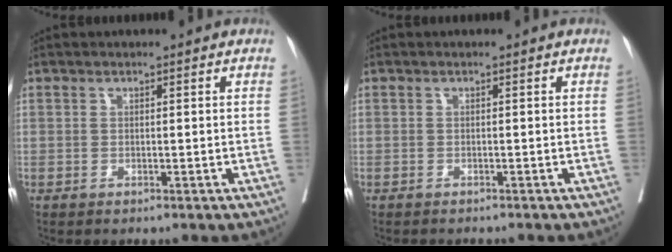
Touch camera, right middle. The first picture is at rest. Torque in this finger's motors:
{"motor_torque": [0.06, -0.13, 0.01, 0.00]}